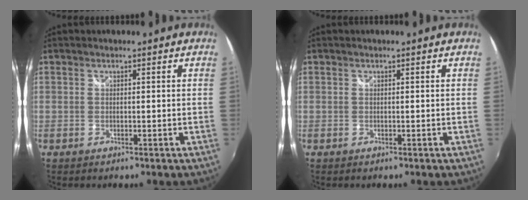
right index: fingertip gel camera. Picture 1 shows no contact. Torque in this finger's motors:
{"motor_torque": [0.45, 0.45, 0.00, 0.00]}